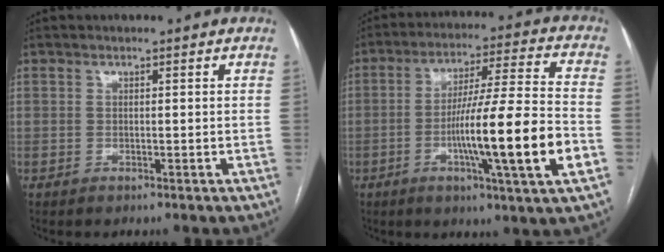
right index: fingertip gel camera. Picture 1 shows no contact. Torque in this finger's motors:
{"motor_torque": [1.02, -0.12, 0.47, 0.12]}